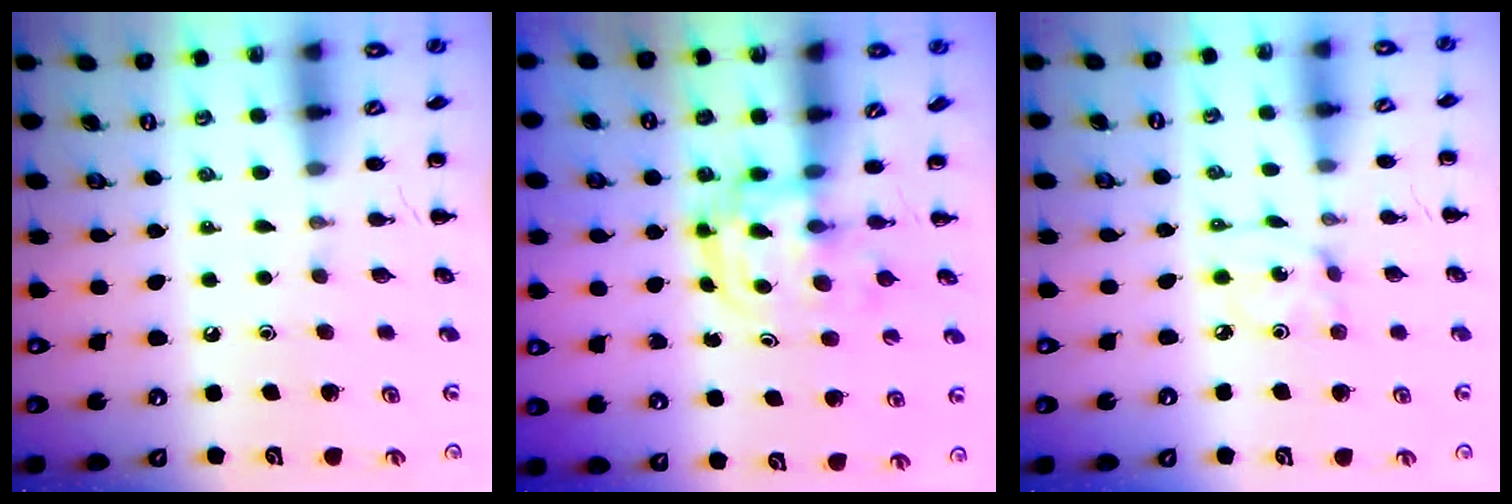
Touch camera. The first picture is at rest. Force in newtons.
{"total": 3.1, "press": 3.1, "slide": 0.3}
{"total": 2.5, "press": 2.5, "slide": 0.5}